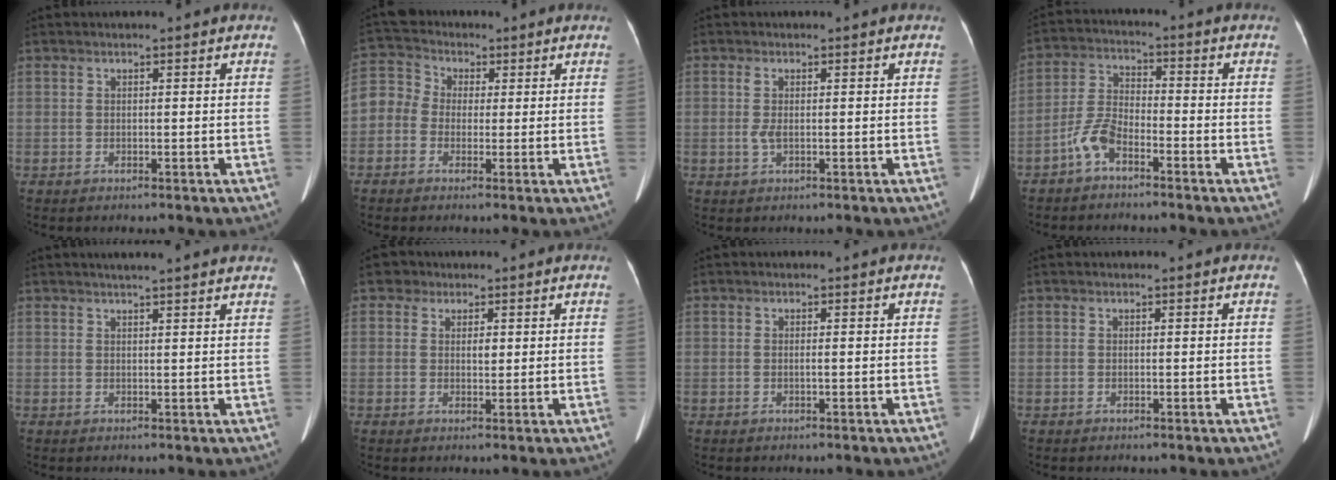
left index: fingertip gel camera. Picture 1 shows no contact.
{"total": 9.0, "force": [0.7, 8.4, 3.1], "torque": [-0.098, 0.050, 0.010]}
{"total": 1.9, "force": [0.0, 0.6, 1.8], "torque": [-0.043, -0.003, 0.005]}
{"total": 5.4, "force": [-3.7, 2.0, 3.4], "torque": [-0.086, 0.009, -0.075]}
{"total": 8.4, "force": [7.4, 0.4, 3.9], "torque": [-0.051, 0.021, 0.078]}
{"total": 3.0, "force": [1.2, 2.5, 1.2], "torque": [-0.018, 0.004, 0.018]}
{"total": 0.5, "force": [-0.1, 0.0, 0.5], "torque": [-0.010, 0.000, 0.000]}
{"total": 0.0}